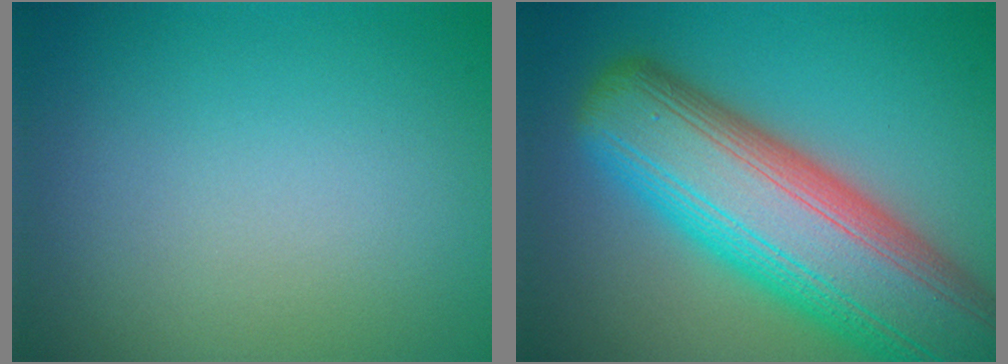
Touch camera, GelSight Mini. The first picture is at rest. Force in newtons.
{"total": 14.4, "press": 14.4, "slide": 0.6}